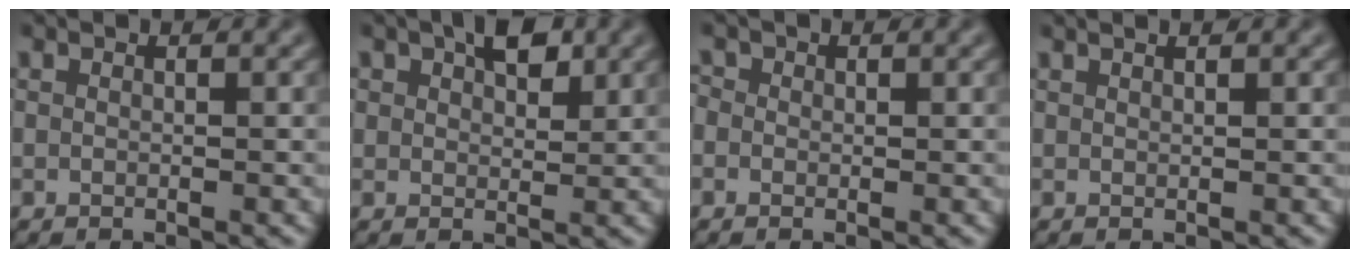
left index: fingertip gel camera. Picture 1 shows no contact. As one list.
[{"total": 3.5, "force": [1.6, 2.2, 2.2], "torque": [-0.035, 0.005, 0.025]}, {"total": 0.7, "force": [-0.2, 0.7, 0.1], "torque": [-0.001, 0.001, -0.006]}, {"total": 1.2, "force": [0.8, 0.4, 0.7], "torque": [0.003, 0.003, -0.003]}]